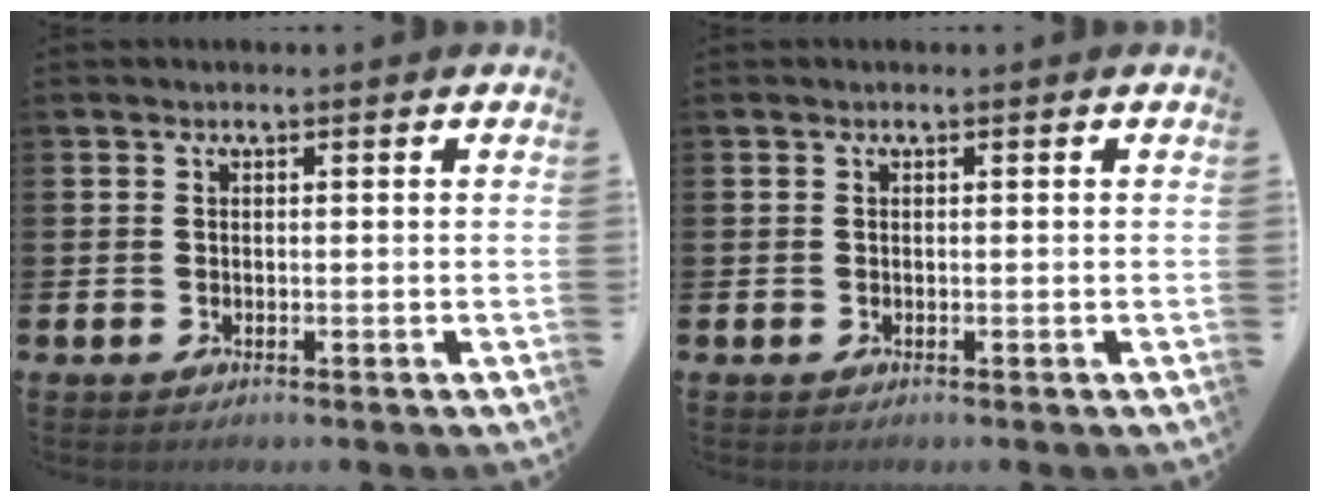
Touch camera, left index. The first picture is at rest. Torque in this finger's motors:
{"motor_torque": [0.00, 0.00, 0.00, 0.00]}